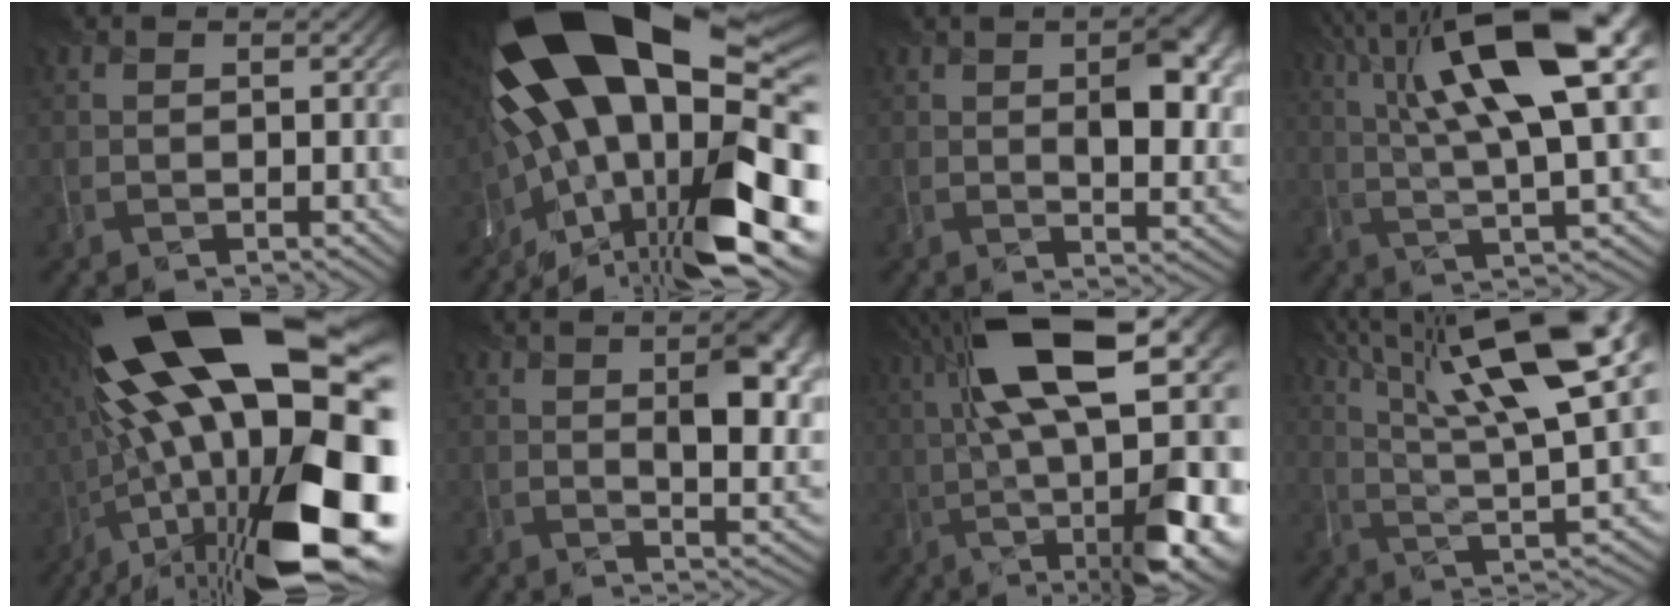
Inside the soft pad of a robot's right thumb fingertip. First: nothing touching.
{"total": 21.2, "force": [-2.3, 10.3, 18.4], "torque": [-0.307, -0.031, -0.036]}
{"total": 8.2, "force": [1.5, 3.3, 7.4], "torque": [-0.099, 0.001, 0.024]}
{"total": 16.3, "force": [6.0, 4.9, 14.3], "torque": [-0.266, 0.015, 0.110]}
{"total": 23.3, "force": [-0.3, 8.9, 21.5], "torque": [-0.375, -0.022, -0.004]}
{"total": 10.2, "force": [1.9, 4.0, 9.2], "torque": [-0.103, 0.008, 0.021]}
{"total": 20.0, "force": [2.8, 6.3, 18.8], "torque": [-0.306, 0.017, 0.071]}
{"total": 17.6, "force": [8.2, 5.5, 14.6], "torque": [-0.256, 0.016, 0.139]}